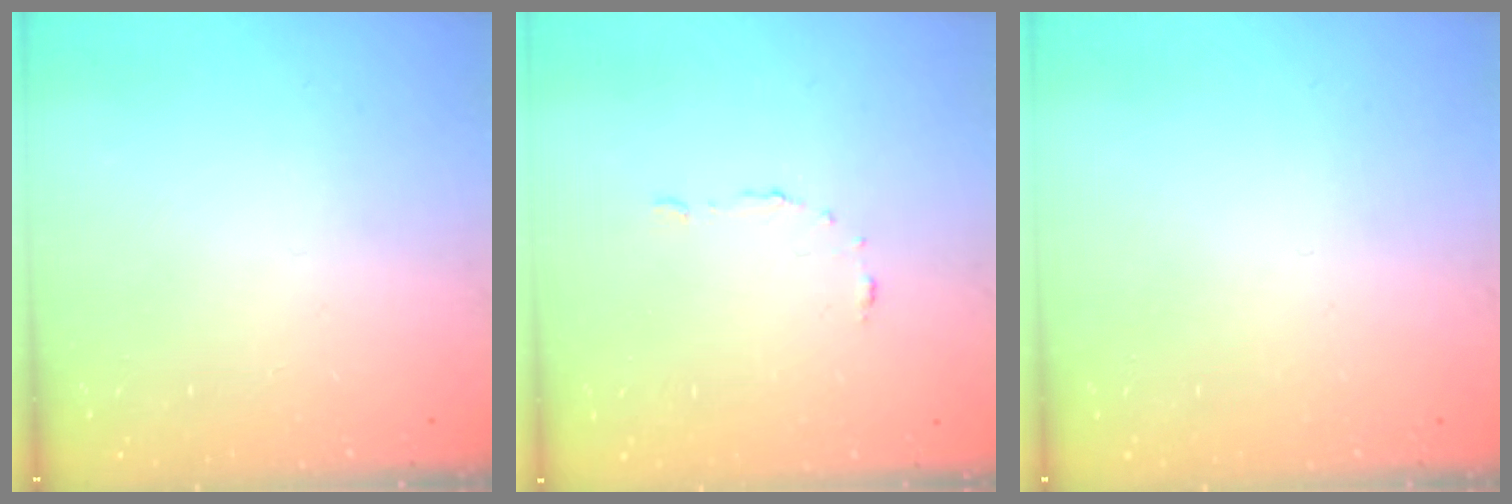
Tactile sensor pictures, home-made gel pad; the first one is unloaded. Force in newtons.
{"total": 4.2, "press": 4.1, "slide": 0.3}
{"total": 0.0}